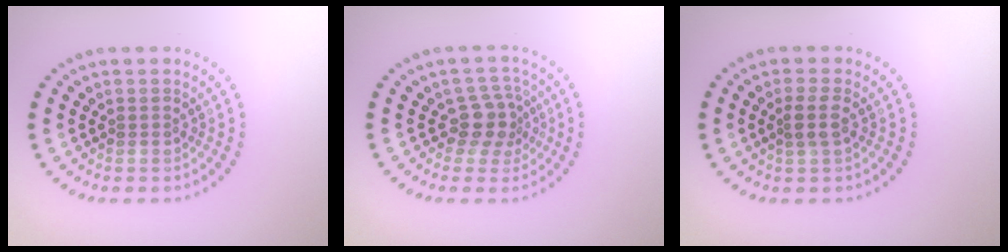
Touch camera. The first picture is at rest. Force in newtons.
{"total": 2.9, "press": 2.3, "slide": 1.7}
{"total": 1.8, "press": 1.6, "slide": 0.9}